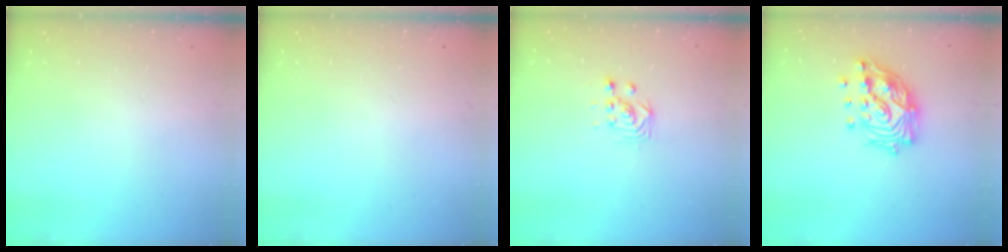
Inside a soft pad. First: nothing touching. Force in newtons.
{"total": 0.0}
{"total": 3.0, "press": 2.9, "slide": 0.3}
{"total": 16.8, "press": 16.7, "slide": 1.9}